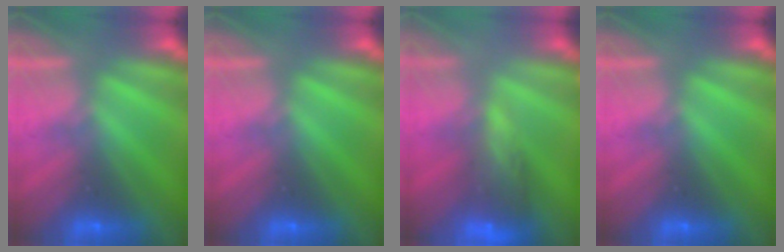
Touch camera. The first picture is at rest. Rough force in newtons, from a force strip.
{"total": 0.0}
{"total": 8.7}
{"total": 0.0}